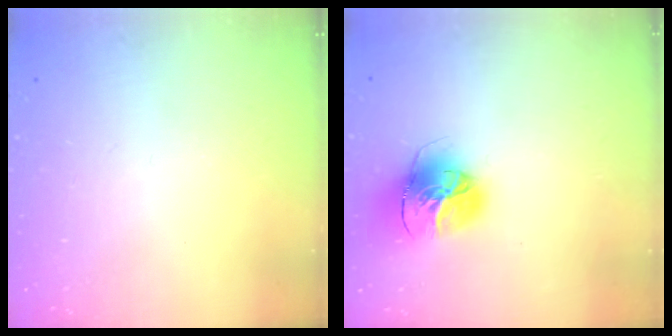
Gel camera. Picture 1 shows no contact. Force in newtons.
{"total": 16.4, "press": 16.4, "slide": 1.6}